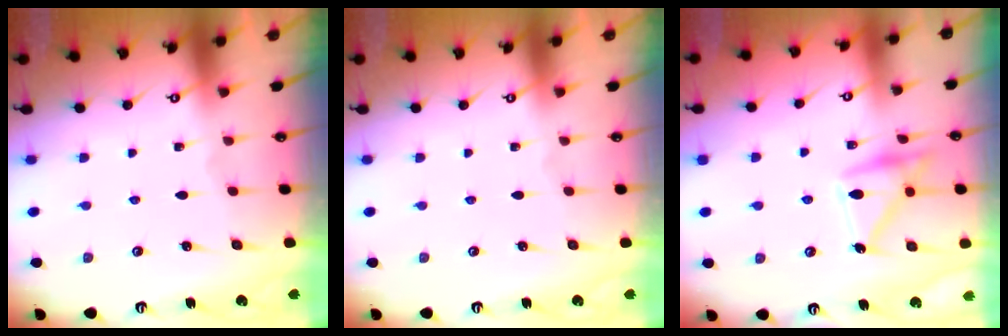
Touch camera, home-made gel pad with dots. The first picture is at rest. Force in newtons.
{"total": 0.0}
{"total": 17.5, "press": 17.4, "slide": 1.2}